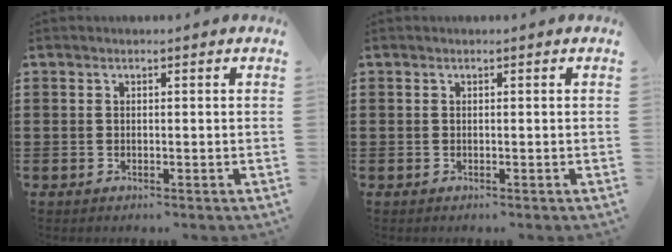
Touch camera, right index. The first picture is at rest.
{"total": 0.0}